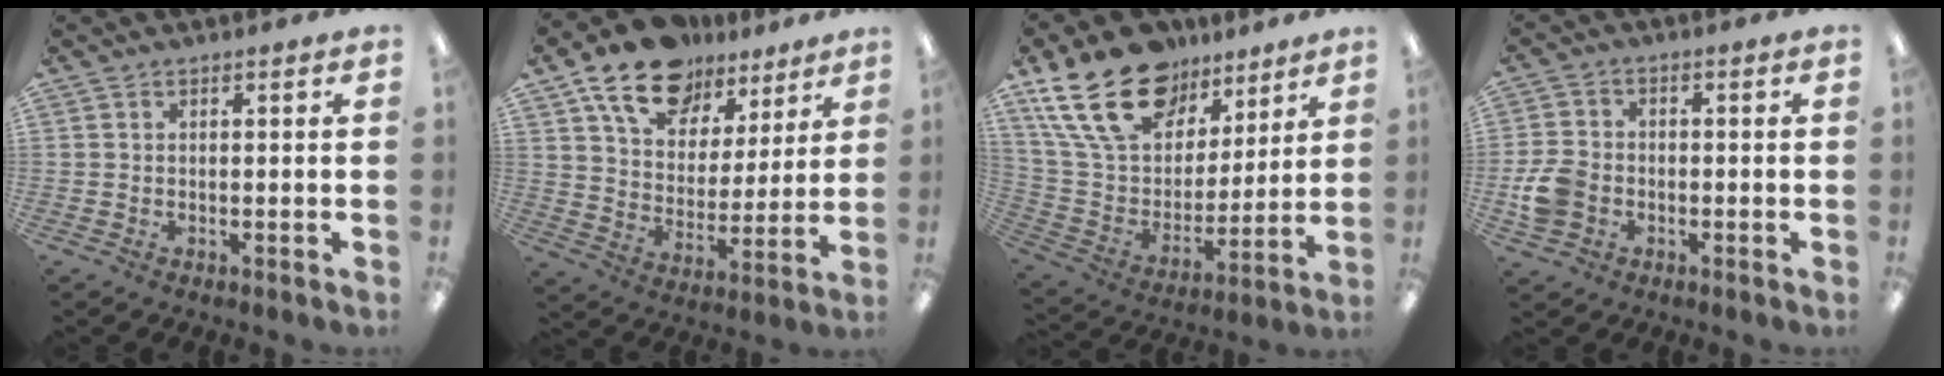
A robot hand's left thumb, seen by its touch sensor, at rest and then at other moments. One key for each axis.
{"total": 16.4, "fx": 11.5, "fy": 9.4, "fz": 7.0, "tx": -0.126, "ty": -0.062, "tz": 0.210}
{"total": 23.0, "fx": 14.0, "fy": 14.1, "fz": 11.6, "tx": -0.228, "ty": -0.063, "tz": 0.260}
{"total": 7.4, "fx": -2.0, "fy": 5.9, "fz": 4.0, "tx": -0.085, "ty": 0.018, "tz": -0.032}